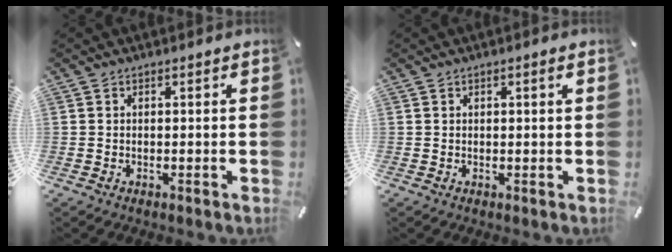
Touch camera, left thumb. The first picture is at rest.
{"total": 1.1, "force": [0.4, 0.3, 0.9], "torque": [-0.017, 0.004, 0.006]}